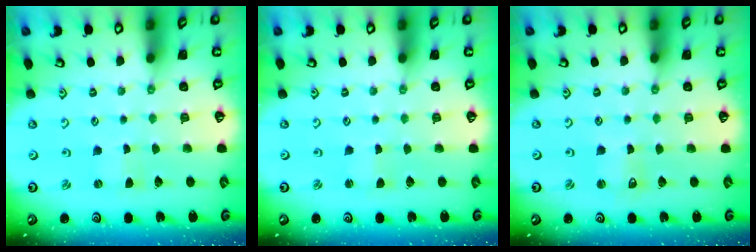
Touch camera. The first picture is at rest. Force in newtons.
{"total": 1.1, "press": 1.1, "slide": 0.1}
{"total": 1.5, "press": 1.5, "slide": 0.3}